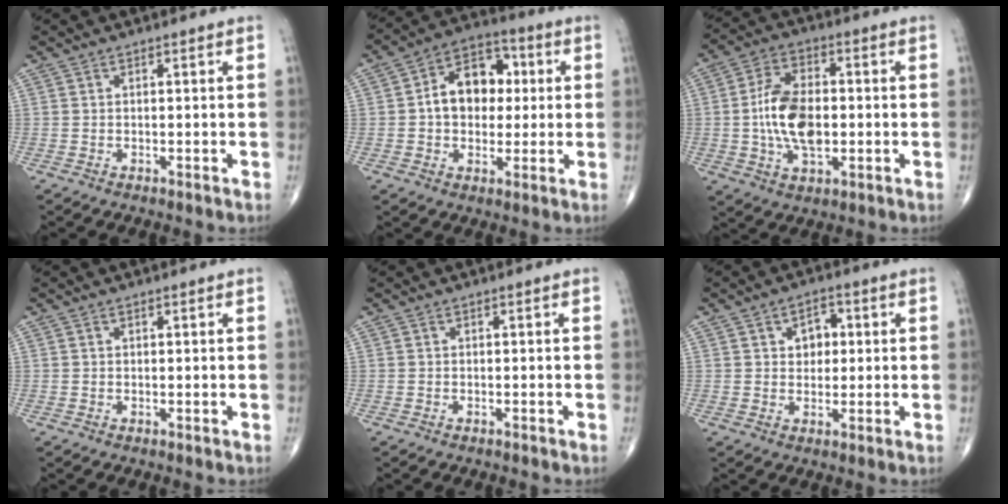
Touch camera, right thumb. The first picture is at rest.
{"total": 12.5, "force": [1.1, 9.1, 8.5], "torque": [-0.095, 0.023, 0.011]}
{"total": 12.5, "force": [-0.7, 7.1, 10.3], "torque": [-0.182, 0.009, -0.013]}
{"total": 0.0}
{"total": 0.0}
{"total": 4.9, "force": [1.1, 3.6, 3.1], "torque": [-0.020, 0.001, 0.013]}